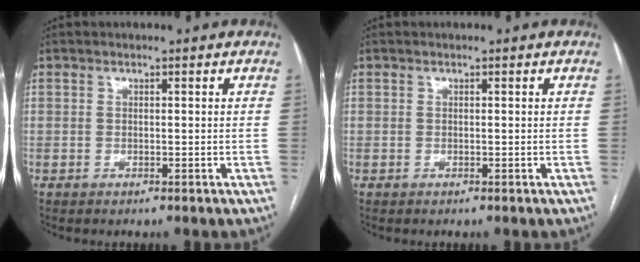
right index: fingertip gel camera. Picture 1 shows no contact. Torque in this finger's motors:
{"motor_torque": [0.00, 0.00, 0.00, 0.00]}